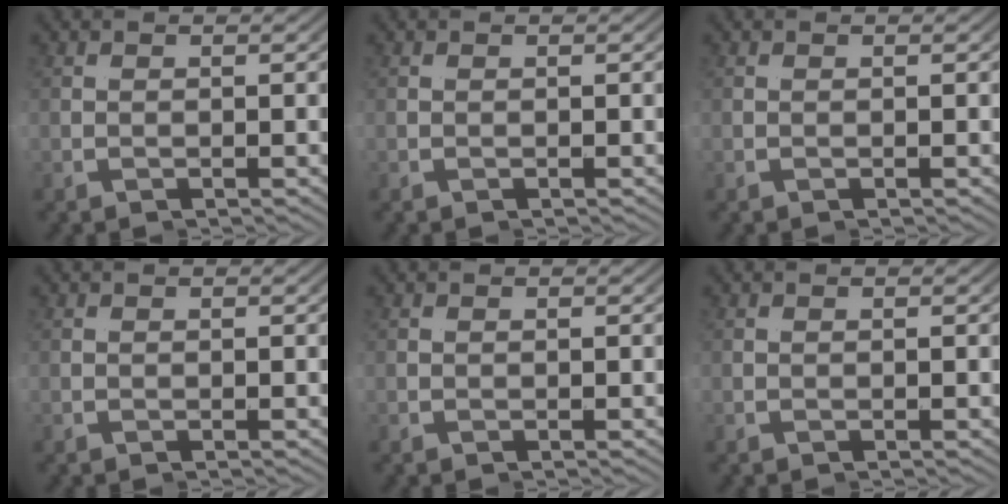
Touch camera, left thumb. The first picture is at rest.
{"total": 0.0}
{"total": 0.0}
{"total": 0.0}
{"total": 0.0}
{"total": 0.0}